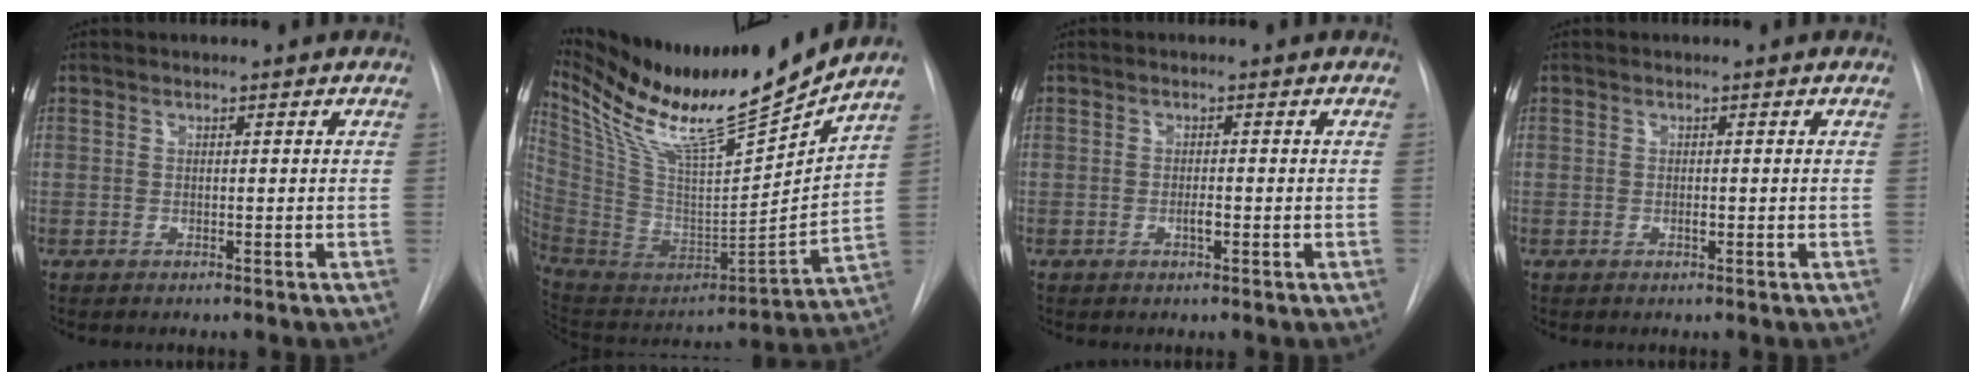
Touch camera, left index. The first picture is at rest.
{"total": 22.6, "force": [19.2, 0.1, 11.9], "torque": [-0.210, -0.062, 0.336]}
{"total": 1.4, "force": [-1.1, 0.1, 0.8], "torque": [-0.014, -0.006, -0.020]}
{"total": 0.8, "force": [-0.7, 0.1, 0.3], "torque": [-0.005, -0.006, -0.013]}